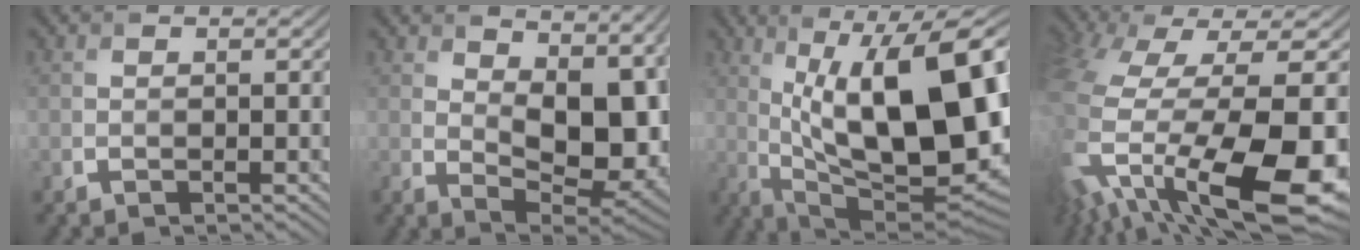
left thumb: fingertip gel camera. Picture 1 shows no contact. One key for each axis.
{"total": 13.3, "fx": 3.7, "fy": 6.6, "fz": 10.9, "tx": -0.164, "ty": -0.004, "tz": 0.070}
{"total": 18.1, "fx": 1.5, "fy": 6.7, "fz": 16.7, "tx": -0.253, "ty": 0.017, "tz": 0.027}
{"total": 18.0, "fx": -6.7, "fy": 8.0, "fz": 14.7, "tx": -0.334, "ty": -0.086, "tz": -0.063}